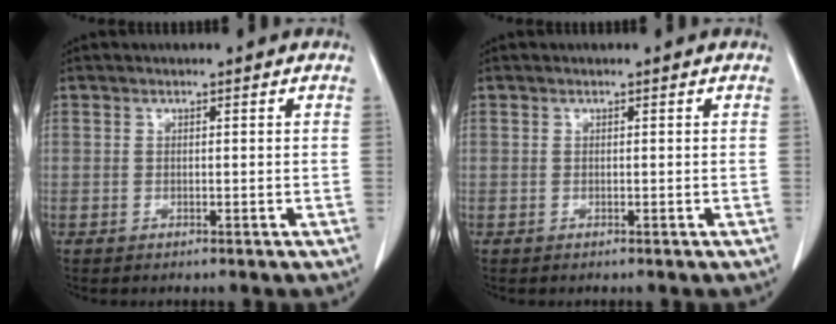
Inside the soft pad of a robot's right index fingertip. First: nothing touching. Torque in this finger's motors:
{"motor_torque": [0.00, 0.00, 0.00, 0.00]}